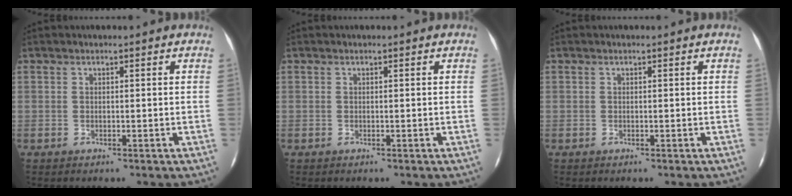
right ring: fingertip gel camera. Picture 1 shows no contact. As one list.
[{"total": 0.0}, {"total": 0.0}]